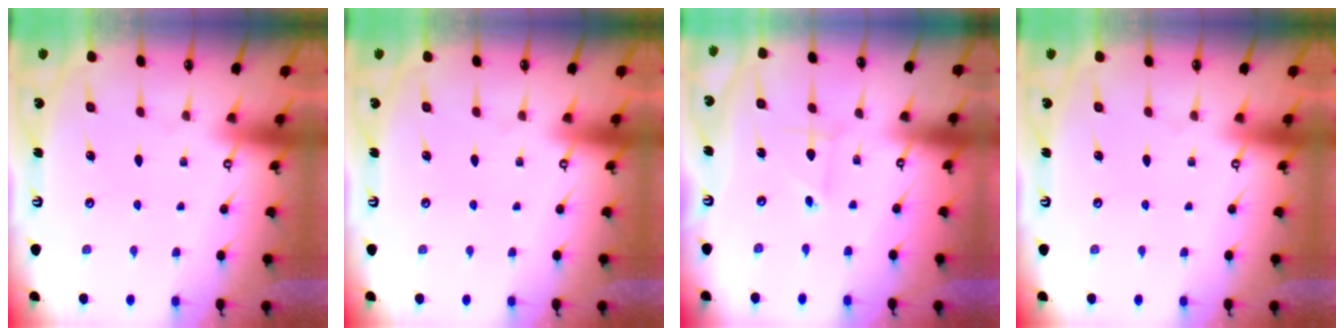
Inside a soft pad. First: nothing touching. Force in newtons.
{"total": 0.0}
{"total": 1.1, "press": 1.1, "slide": 0.1}
{"total": 0.0}